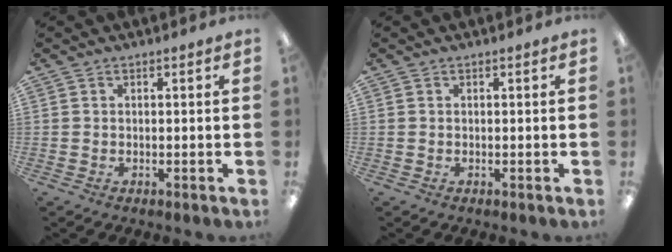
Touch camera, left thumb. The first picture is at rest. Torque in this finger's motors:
{"motor_torque": [-0.03, 0.02, 0.14, -0.13, 0.00]}